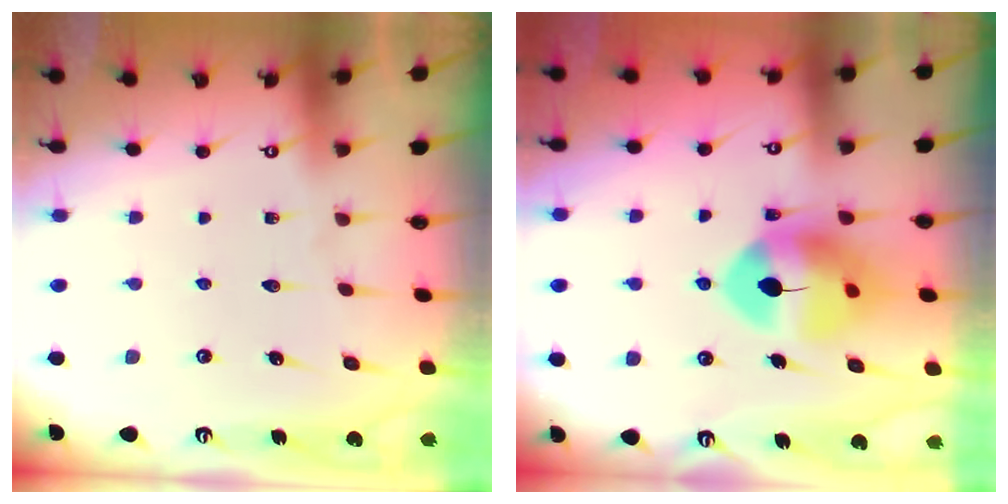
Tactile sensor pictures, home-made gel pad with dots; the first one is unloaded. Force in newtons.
{"total": 11.2, "press": 11.0, "slide": 1.6}